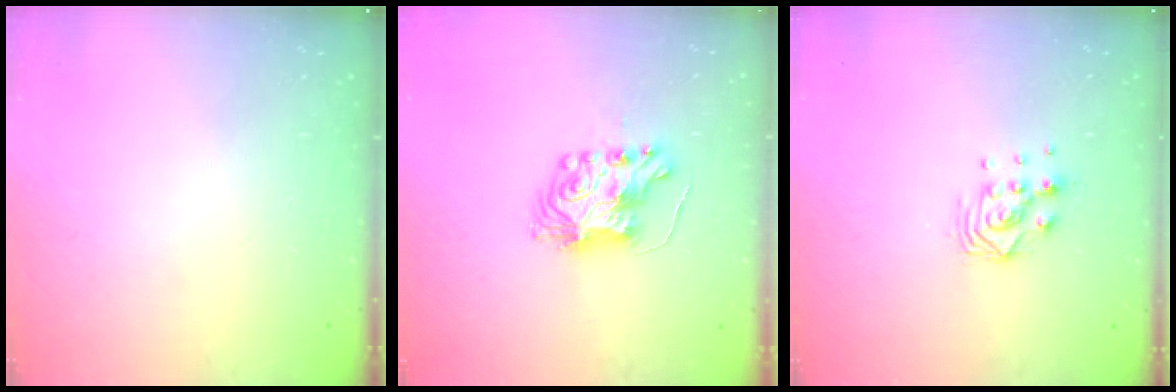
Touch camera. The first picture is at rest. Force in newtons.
{"total": 8.4, "press": 8.4, "slide": 0.6}
{"total": 7.8, "press": 7.8, "slide": 0.7}